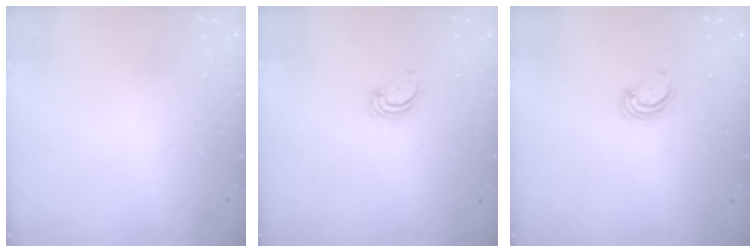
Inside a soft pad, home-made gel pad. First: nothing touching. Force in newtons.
{"total": 2.6, "press": 2.6, "slide": 0.1}
{"total": 3.2, "press": 3.2, "slide": 0.2}